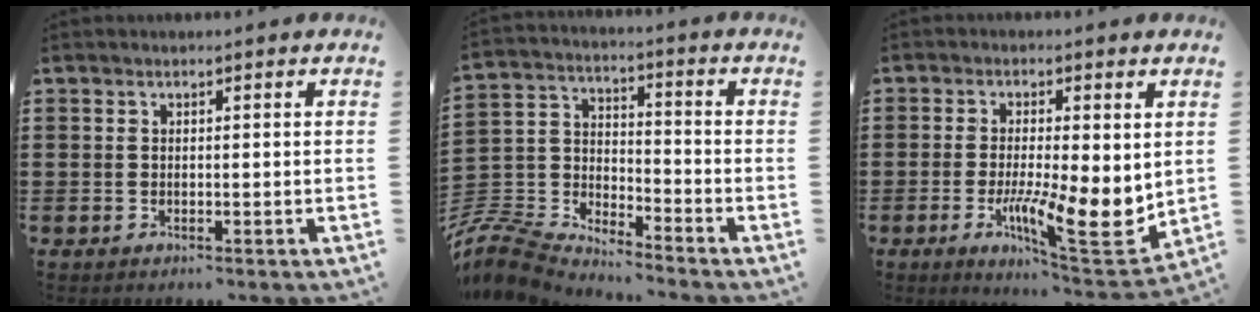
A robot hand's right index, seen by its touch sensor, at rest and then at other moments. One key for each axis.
{"total": 7.2, "fx": -6.9, "fy": 1.7, "fz": 1.2, "tx": -0.063, "ty": -0.007, "tz": -0.151}
{"total": 10.3, "fx": -2.2, "fy": 3.6, "fz": 9.4, "tx": -0.137, "ty": -0.009, "tz": -0.029}